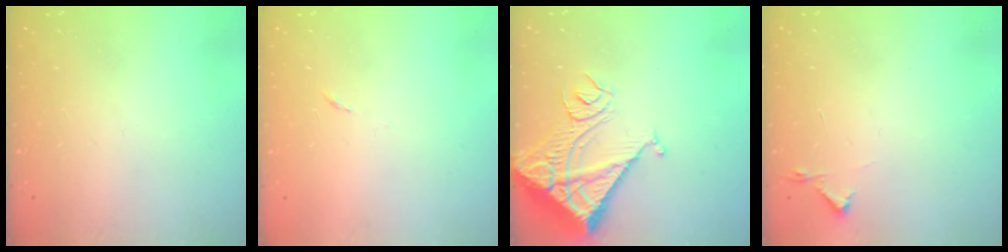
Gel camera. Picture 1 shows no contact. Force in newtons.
{"total": 2.6, "press": 2.6, "slide": 0.4}
{"total": 17.3, "press": 17.1, "slide": 2.3}
{"total": 2.7, "press": 2.6, "slide": 0.4}